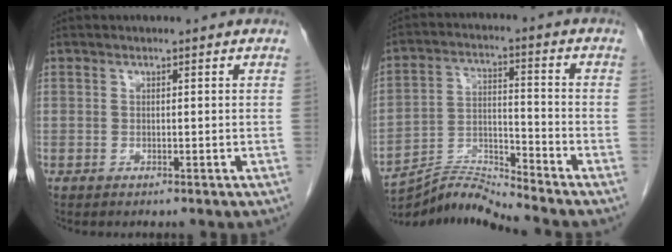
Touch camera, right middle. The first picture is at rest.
{"total": 9.0, "force": [-8.6, -2.6, 0.2], "torque": [-0.014, 0.017, -0.158]}